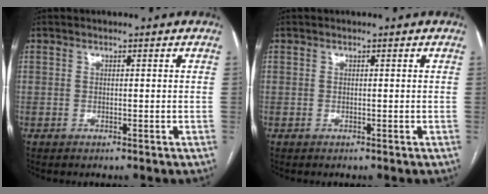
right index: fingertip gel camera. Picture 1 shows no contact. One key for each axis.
{"total": 0.0}